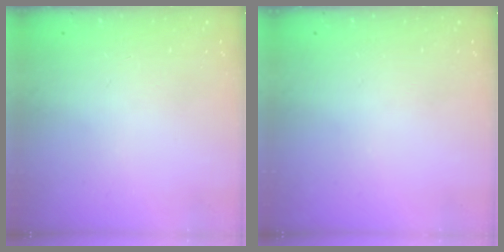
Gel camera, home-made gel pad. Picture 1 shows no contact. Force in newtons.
{"total": 0.0}